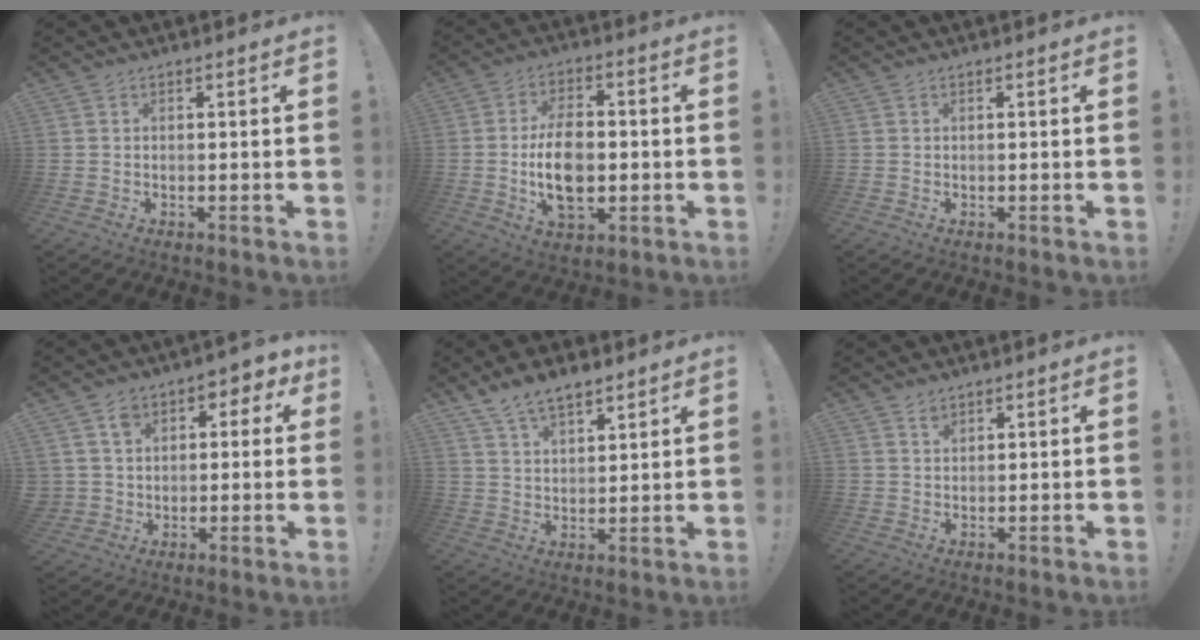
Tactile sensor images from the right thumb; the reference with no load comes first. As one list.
[{"total": 13.6, "force": [-1.7, 8.5, 10.6], "torque": [-0.185, 0.002, -0.032]}, {"total": 0.0}, {"total": 8.1, "force": [2.6, 7.1, 2.9], "torque": [-0.041, -0.012, 0.052]}, {"total": 7.9, "force": [6.1, 3.5, 3.6], "torque": [-0.061, -0.030, 0.115]}, {"total": 1.7, "force": [1.3, 1.0, 0.5], "torque": [0.006, -0.011, 0.021]}]